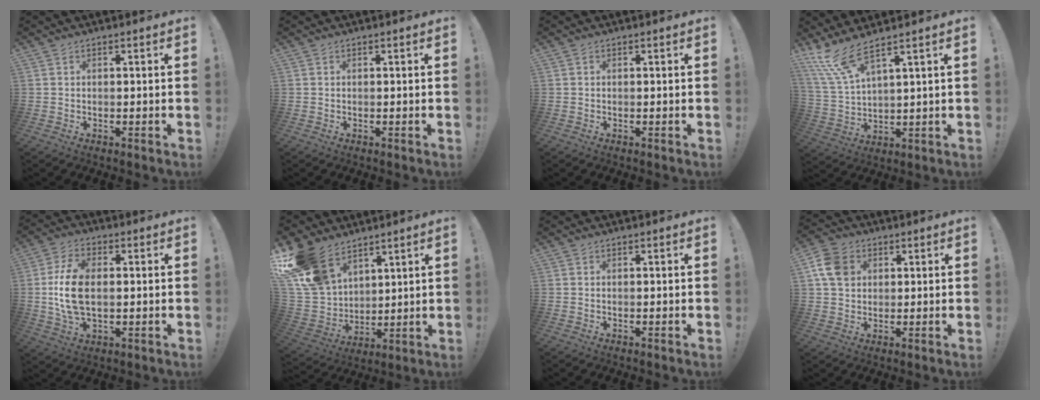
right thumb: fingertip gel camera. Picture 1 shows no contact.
{"total": 0.0}
{"total": 0.0}
{"total": 9.1, "force": [6.8, 1.6, 5.8], "torque": [-0.121, -0.033, 0.127]}
{"total": 13.3, "force": [0.2, 7.8, 10.7], "torque": [-0.221, 0.000, 0.006]}
{"total": 17.3, "force": [11.5, 10.4, 7.7], "torque": [-0.159, -0.068, 0.225]}
{"total": 0.0}
{"total": 10.2, "force": [3.2, 8.0, 5.5], "torque": [-0.099, -0.003, 0.064]}